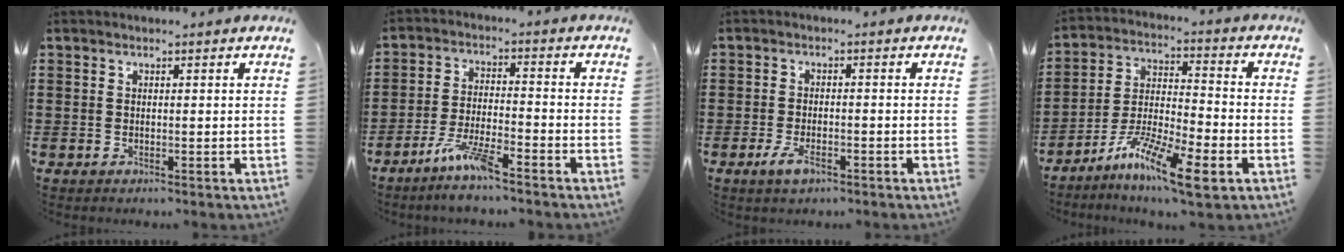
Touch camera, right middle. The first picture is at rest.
{"total": 6.4, "force": [-4.8, 0.7, 4.2], "torque": [-0.092, -0.006, -0.092]}
{"total": 3.2, "force": [-1.6, 1.2, 2.5], "torque": [-0.054, -0.004, -0.033]}
{"total": 10.3, "force": [-7.3, 1.7, 7.1], "torque": [-0.134, 0.007, -0.137]}